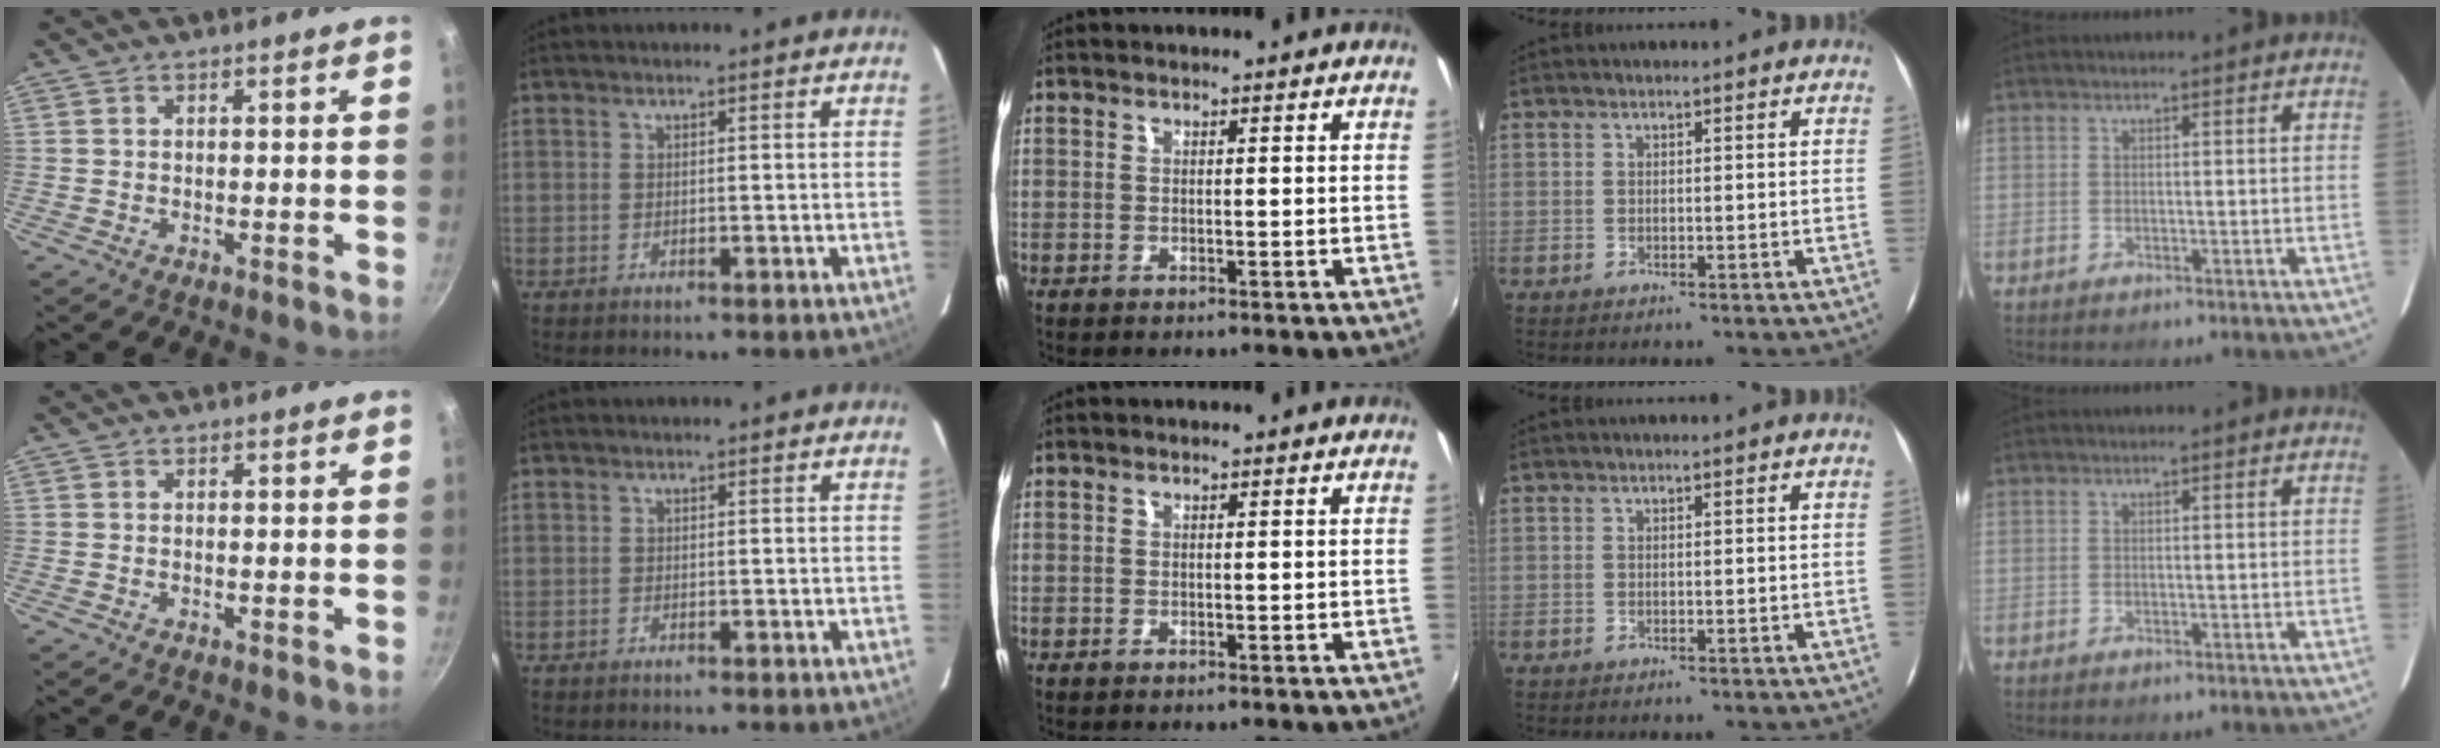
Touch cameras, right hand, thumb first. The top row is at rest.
{}